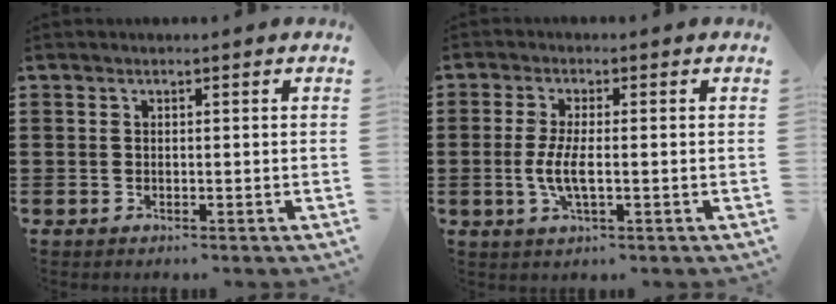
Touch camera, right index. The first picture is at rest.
{"total": 4.8, "force": [-0.8, 1.3, 4.5], "torque": [-0.106, -0.006, -0.024]}